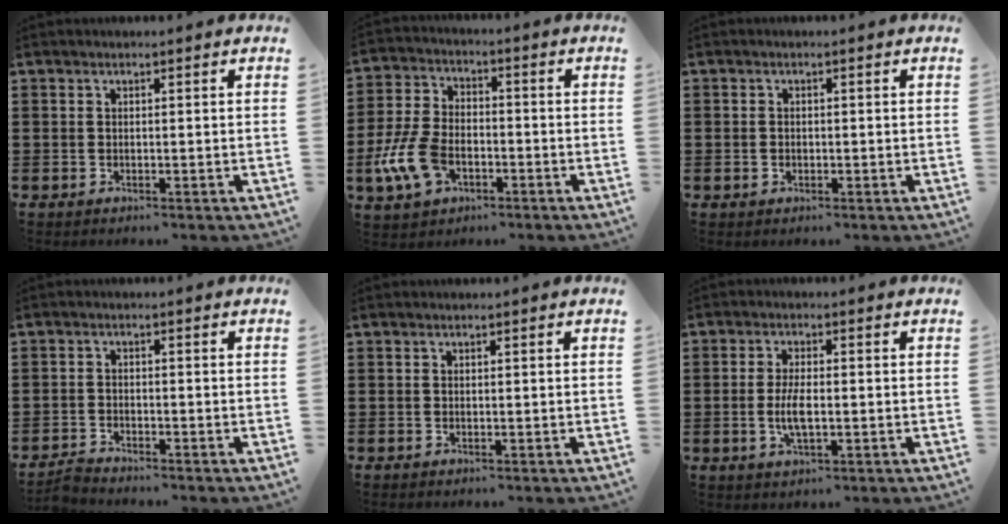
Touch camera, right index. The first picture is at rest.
{"total": 8.7, "force": [-3.4, 5.2, 6.2], "torque": [-0.159, -0.002, -0.068]}
{"total": 0.6, "force": [-0.2, 0.5, 0.3], "torque": [-0.007, 0.001, -0.004]}
{"total": 2.1, "force": [-2.1, 0.1, 0.1], "torque": [-0.008, 0.002, -0.043]}
{"total": 0.0}
{"total": 4.4, "force": [-0.8, 1.4, 4.1], "torque": [-0.087, -0.005, -0.017]}